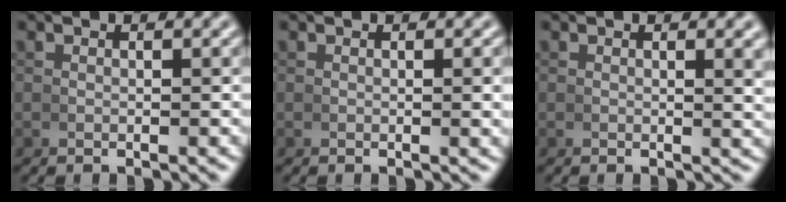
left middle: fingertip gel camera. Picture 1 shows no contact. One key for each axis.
{"total": 0.5, "fx": 0.3, "fy": 0.0, "fz": 0.4, "tx": -0.008, "ty": 0.003, "tz": 0.005}
{"total": 1.3, "fx": 0.8, "fy": 0.0, "fz": 1.0, "tx": -0.013, "ty": 0.000, "tz": 0.012}